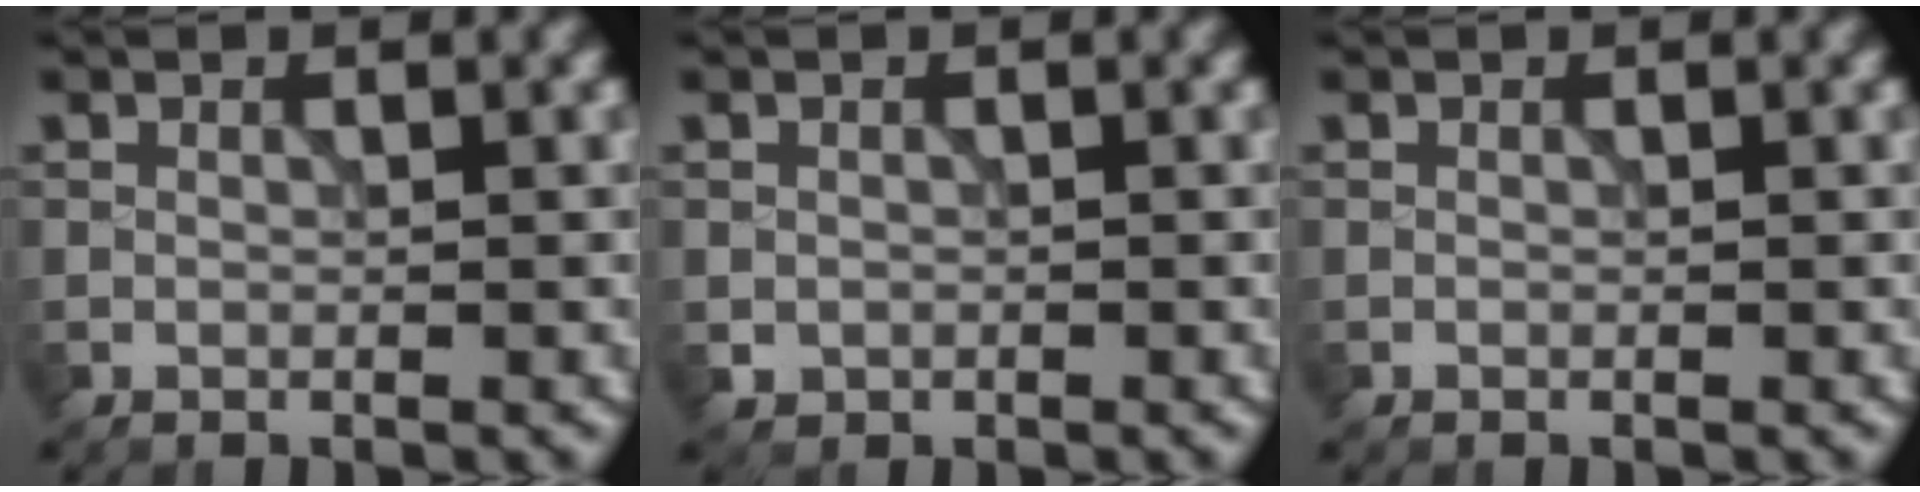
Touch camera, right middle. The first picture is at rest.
{"total": 0.9, "force": [-0.2, 0.8, 0.1], "torque": [0.005, -0.006, -0.006]}
{"total": 0.0}